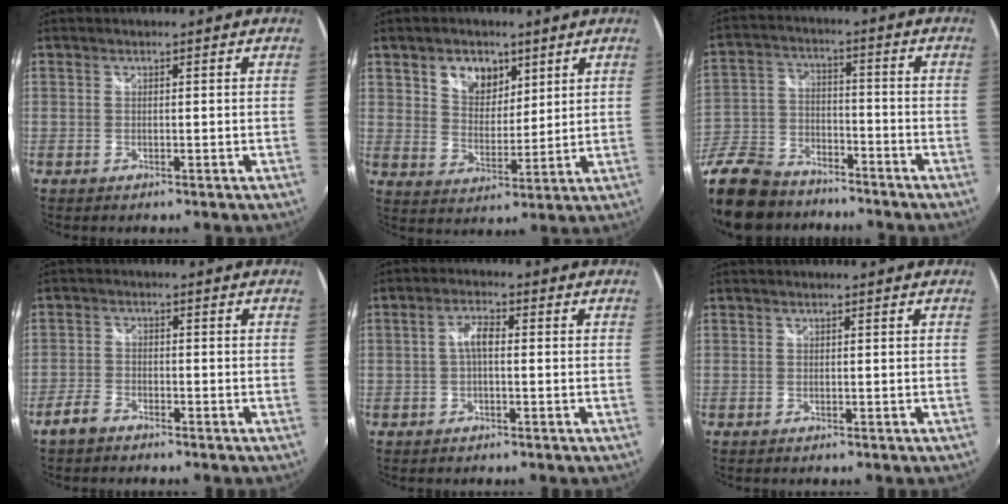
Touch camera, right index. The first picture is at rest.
{"total": 7.8, "force": [4.2, 5.4, 3.7], "torque": [-0.056, 0.009, 0.076]}
{"total": 21.4, "force": [-15.9, 10.6, 9.6], "torque": [-0.245, -0.009, -0.278]}
{"total": 3.7, "force": [-3.0, 1.6, 1.6], "torque": [-0.048, 0.001, -0.061]}
{"total": 3.1, "force": [-0.3, 1.2, 2.9], "torque": [-0.057, 0.010, -0.006]}
{"total": 0.0}